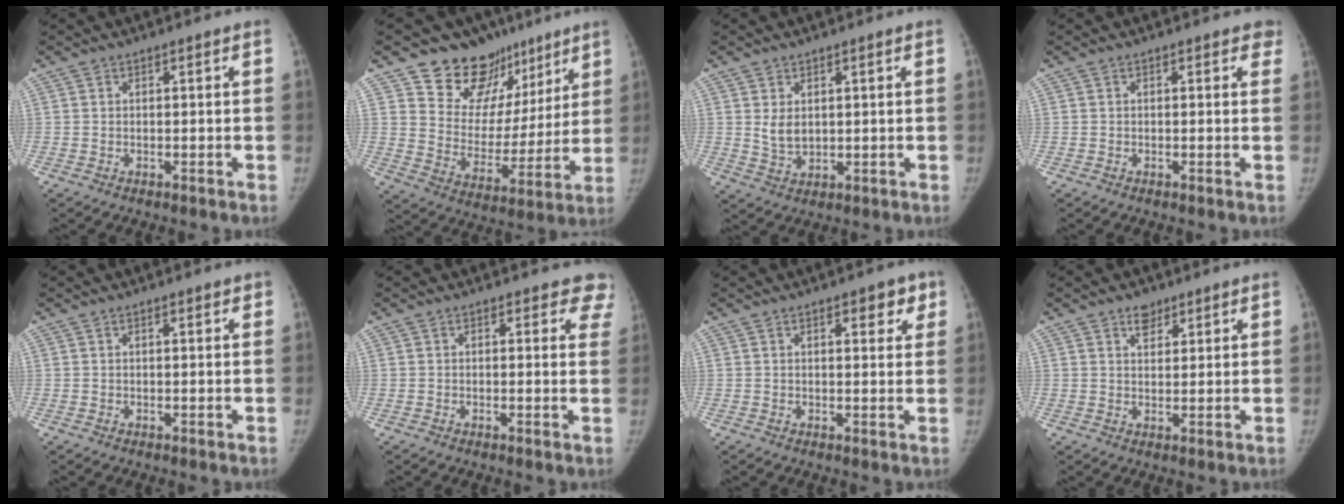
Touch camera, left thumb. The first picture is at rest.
{"total": 17.5, "force": [12.1, 11.4, 5.3], "torque": [-0.015, -0.066, 0.192]}
{"total": 3.8, "force": [1.1, 2.7, 2.5], "torque": [-0.032, -0.015, 0.030]}
{"total": 1.8, "force": [1.3, 1.1, 0.6], "torque": [0.018, -0.003, 0.002]}
{"total": 1.0, "force": [0.7, 0.4, 0.7], "torque": [-0.007, -0.001, 0.007]}
{"total": 4.8, "force": [4.0, 2.5, 0.8], "torque": [0.036, -0.014, 0.018]}
{"total": 4.7, "force": [2.5, 2.2, 3.3], "torque": [-0.015, -0.008, 0.027]}
{"total": 3.3, "force": [2.3, 2.1, 1.2], "torque": [0.002, -0.015, 0.039]}